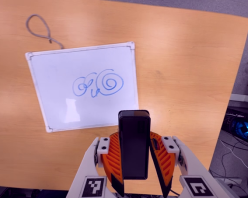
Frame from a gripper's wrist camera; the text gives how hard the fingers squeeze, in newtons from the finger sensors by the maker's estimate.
{"total": 6.2, "left": 5.3, "right": 7.1}